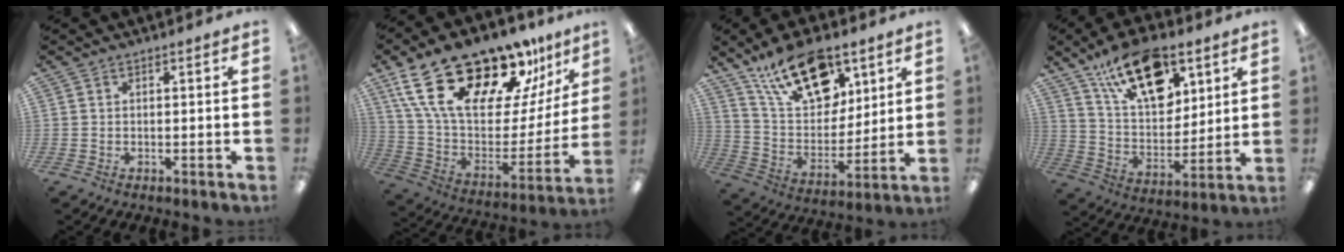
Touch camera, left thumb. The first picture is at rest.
{"total": 26.1, "force": [19.0, 10.6, 14.4], "torque": [-0.249, -0.121, 0.340]}
{"total": 19.7, "force": [12.3, 10.6, 11.2], "torque": [-0.184, -0.054, 0.218]}
{"total": 20.0, "force": [12.1, 10.3, 12.1], "torque": [-0.195, -0.051, 0.210]}